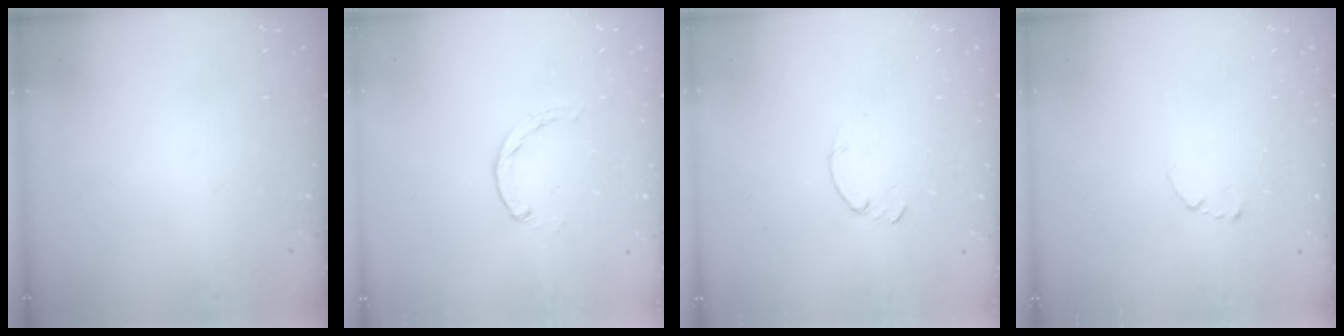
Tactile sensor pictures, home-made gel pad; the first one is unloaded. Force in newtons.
{"total": 0.7, "press": 0.7, "slide": 0.2}
{"total": 0.0}
{"total": 2.7, "press": 2.7, "slide": 0.3}